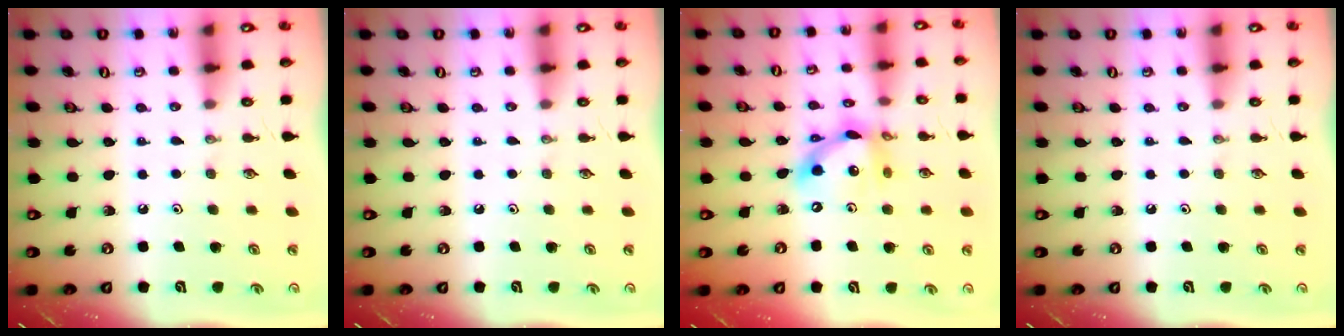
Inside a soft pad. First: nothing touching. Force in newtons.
{"total": 0.0}
{"total": 13.4, "press": 13.4, "slide": 0.8}
{"total": 0.0}